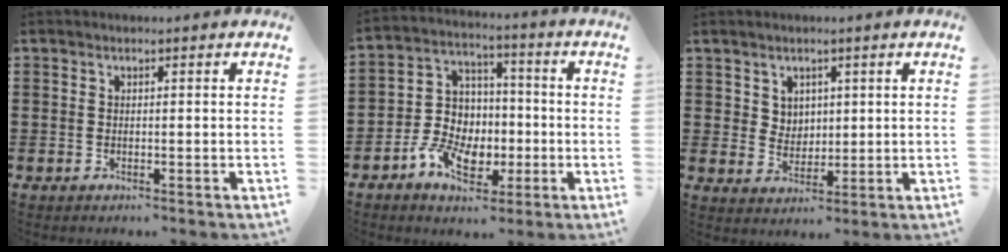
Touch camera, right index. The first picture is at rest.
{"total": 9.1, "force": [-2.9, 7.2, 4.9], "torque": [-0.110, 0.019, -0.050]}
{"total": 3.6, "force": [2.0, 2.8, 0.6], "torque": [-0.018, 0.006, 0.036]}